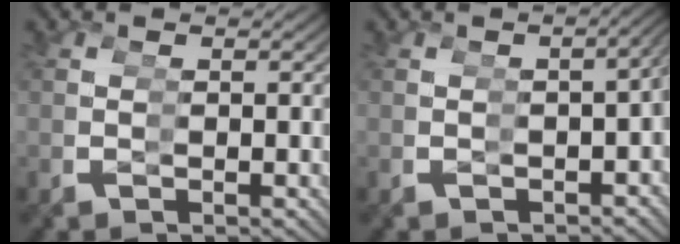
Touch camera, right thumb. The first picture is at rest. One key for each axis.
{"total": 3.8, "fx": -0.2, "fy": 1.8, "fz": 3.3, "tx": -0.039, "ty": 0.012, "tz": -0.004}